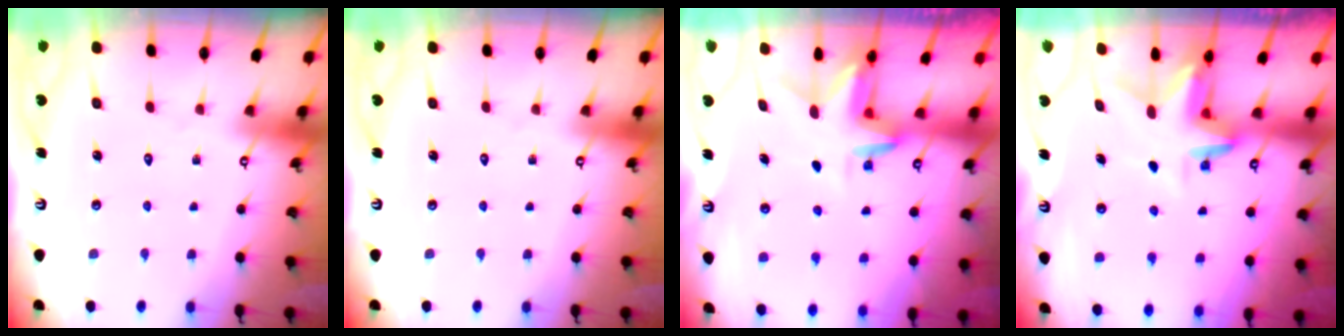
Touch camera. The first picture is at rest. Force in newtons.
{"total": 0.0}
{"total": 3.1, "press": 3.1, "slide": 0.2}
{"total": 3.3, "press": 3.3, "slide": 0.2}